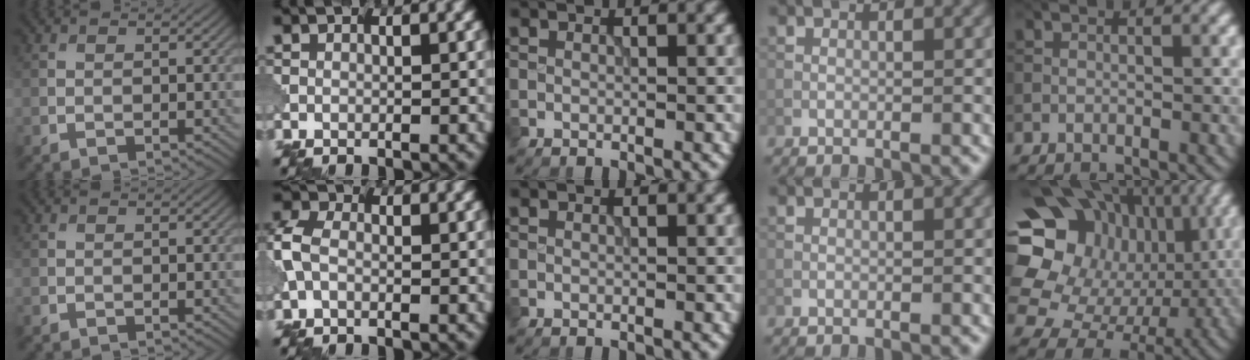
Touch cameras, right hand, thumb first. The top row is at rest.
{"index": {"total": 3.9, "force": [0.3, 2.7, 2.8], "torque": [-0.088, 0.021, -0.005]}, "little": {"total": 19.9, "force": [3.1, 18.0, 7.9], "torque": [-0.186, 0.029, 0.033]}}